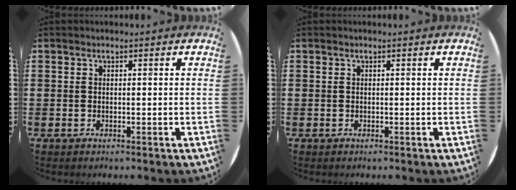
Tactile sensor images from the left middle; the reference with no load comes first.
{"total": 0.0}